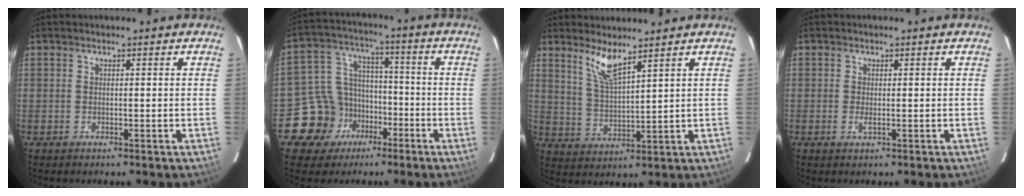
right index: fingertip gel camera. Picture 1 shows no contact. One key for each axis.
{"total": 11.5, "fx": -6.0, "fy": 9.6, "fz": 2.1, "tx": -0.063, "ty": 0.046, "tz": -0.090}
{"total": 6.1, "fx": 4.7, "fy": 0.6, "fz": 3.9, "tx": -0.079, "ty": -0.008, "tz": 0.099}
{"total": 1.3, "fx": -0.3, "fy": 0.3, "fz": 1.2, "tx": -0.025, "ty": -0.002, "tz": -0.005}